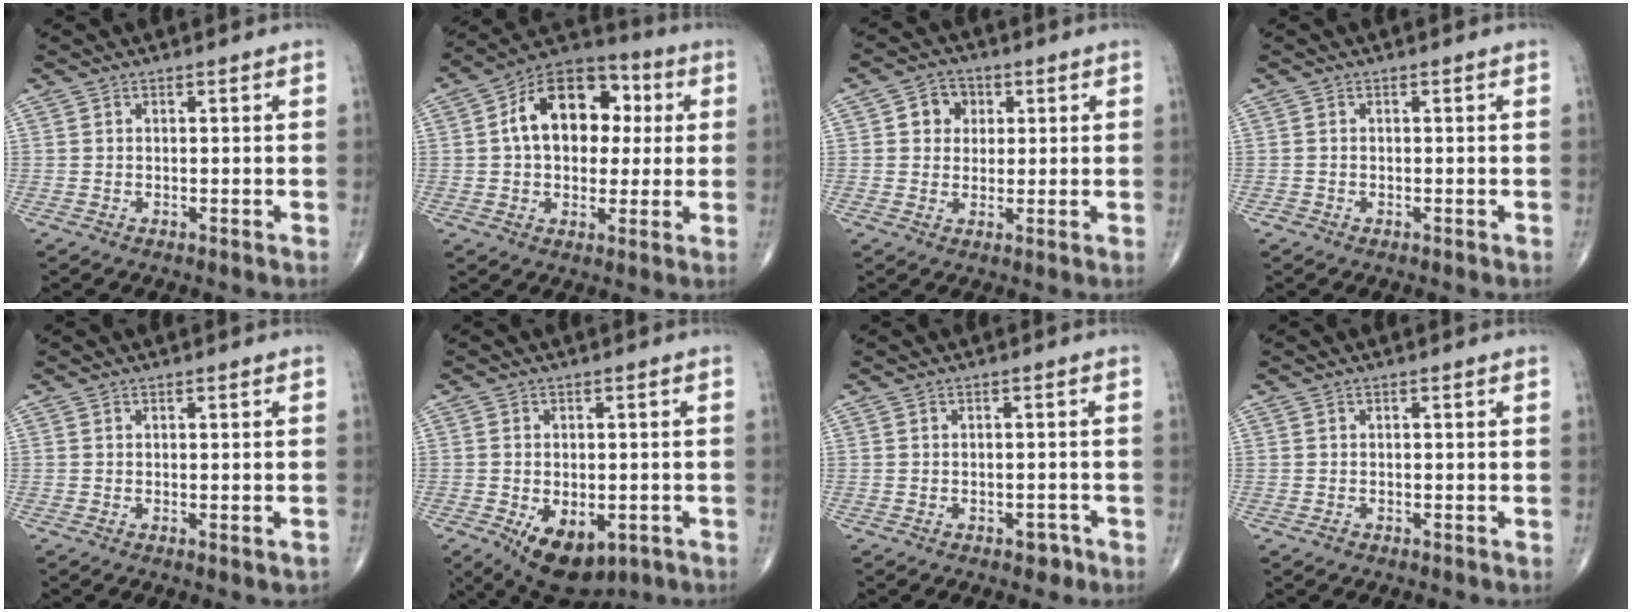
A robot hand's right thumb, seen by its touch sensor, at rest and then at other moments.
{"total": 16.7, "force": [2.8, 11.4, 11.9], "torque": [-0.147, 0.023, 0.036]}
{"total": 5.4, "force": [1.4, 4.7, 2.2], "torque": [-0.004, 0.002, 0.017]}
{"total": 0.6, "force": [-0.3, 0.5, 0.0], "torque": [0.001, 0.003, -0.009]}
{"total": 1.3, "force": [-0.4, 0.4, 1.2], "torque": [-0.016, -0.002, -0.002]}
{"total": 10.8, "force": [-4.4, 6.3, 7.6], "torque": [-0.105, -0.001, -0.052]}
{"total": 1.9, "force": [-1.2, 1.2, 0.9], "torque": [0.001, 0.008, -0.014]}
{"total": 0.5, "force": [-0.3, 0.4, 0.2], "torque": [-0.004, 0.000, -0.008]}